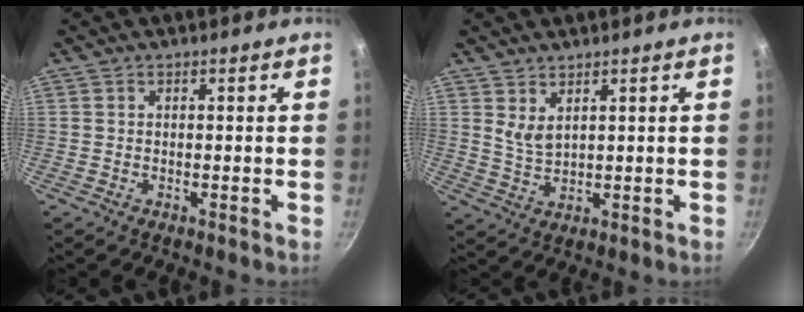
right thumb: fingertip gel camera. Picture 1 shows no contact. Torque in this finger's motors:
{"motor_torque": [0.30, 0.35, 0.15, -0.30, 0.02]}